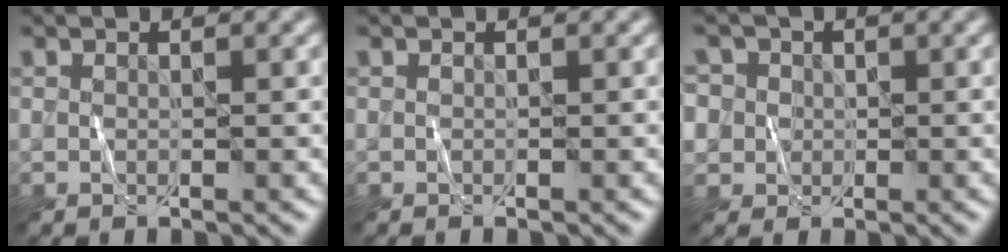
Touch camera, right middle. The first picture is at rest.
{"total": 0.0}
{"total": 6.4, "force": [1.9, 5.7, 2.2], "torque": [-0.057, 0.035, 0.004]}